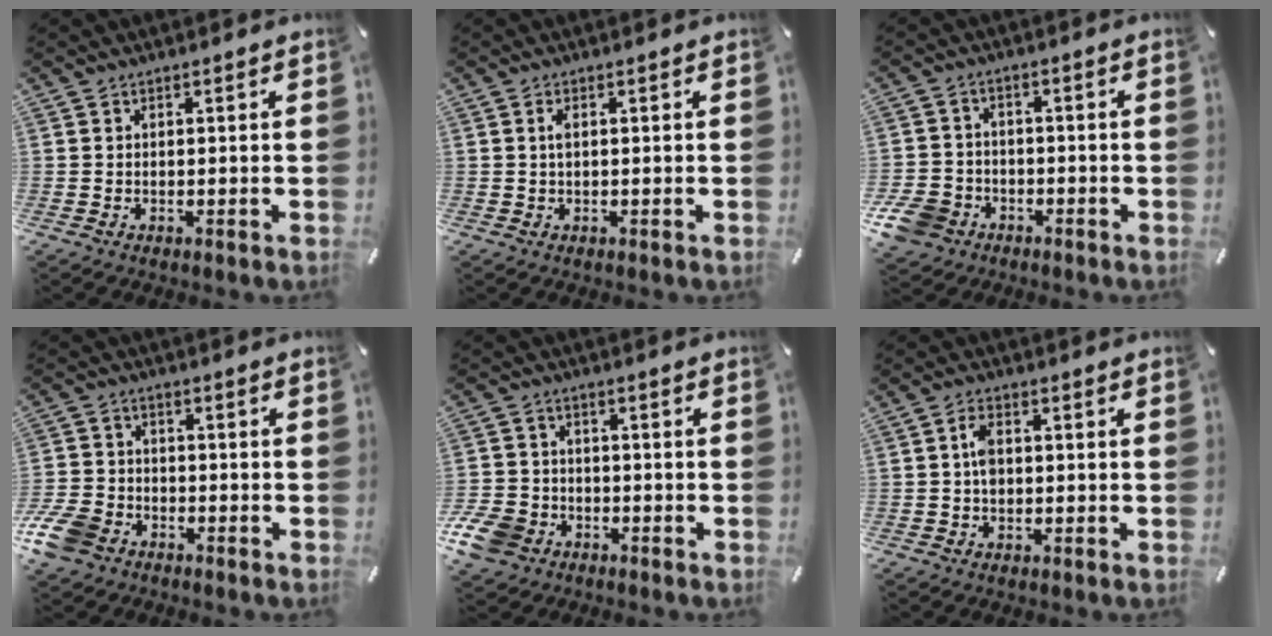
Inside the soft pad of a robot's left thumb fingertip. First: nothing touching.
{"total": 1.5, "force": [0.1, 0.4, 1.4], "torque": [-0.029, 0.001, 0.001]}
{"total": 8.3, "force": [-4.1, 6.7, 2.8], "torque": [-0.076, 0.031, -0.078]}
{"total": 8.7, "force": [-5.1, 5.8, 4.1], "torque": [-0.097, 0.026, -0.098]}
{"total": 8.6, "force": [-4.4, 6.6, 3.3], "torque": [-0.083, 0.030, -0.082]}
{"total": 3.7, "force": [0.1, 2.4, 2.8], "torque": [-0.048, 0.004, -0.001]}